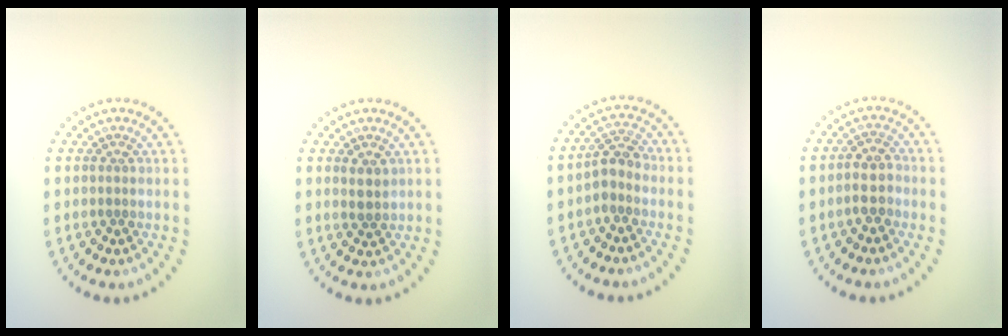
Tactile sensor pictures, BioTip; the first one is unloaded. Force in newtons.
{"total": 1.5, "press": 1.2, "slide": 0.8}
{"total": 2.4, "press": 2.2, "slide": 1.1}
{"total": 2.5, "press": 2.2, "slide": 1.1}